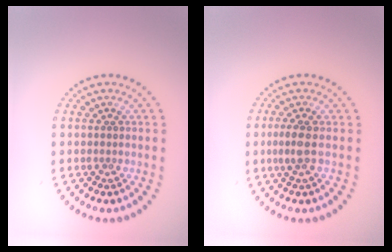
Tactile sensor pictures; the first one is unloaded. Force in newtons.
{"total": 1.7, "press": 1.6, "slide": 0.7}